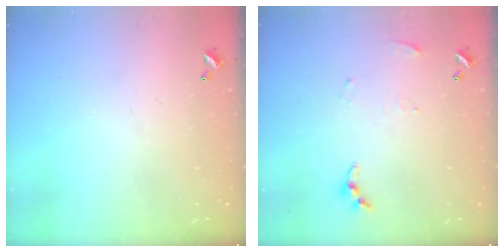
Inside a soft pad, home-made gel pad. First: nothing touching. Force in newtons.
{"total": 4.6, "press": 4.6, "slide": 0.5}